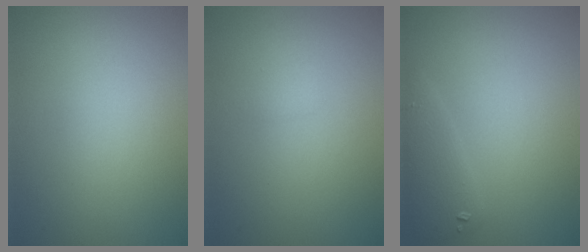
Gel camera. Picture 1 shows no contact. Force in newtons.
{"total": 0.7, "press": 0.7, "slide": 0.1}
{"total": 2.1, "press": 2.1, "slide": 0.2}